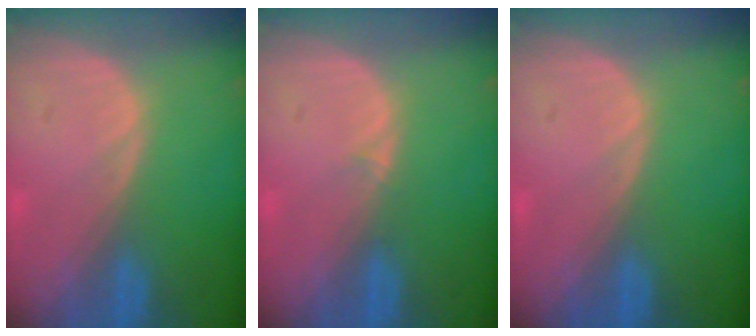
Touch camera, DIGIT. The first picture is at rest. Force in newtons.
{"total": 0.9, "press": 0.5, "slide": 0.7}
{"total": 0.0}